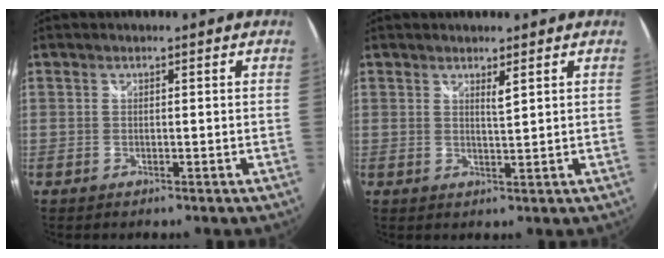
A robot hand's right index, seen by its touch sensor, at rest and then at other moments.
{"total": 1.8, "force": [1.1, -0.1, 1.4], "torque": [-0.024, -0.002, 0.016]}